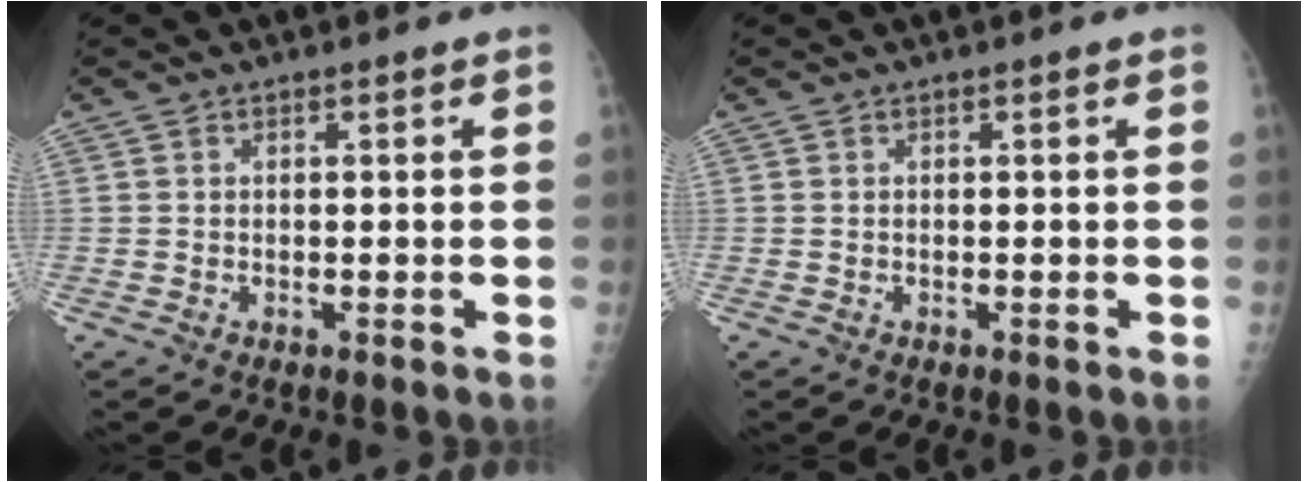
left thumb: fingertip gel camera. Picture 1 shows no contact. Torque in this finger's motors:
{"motor_torque": [0.03, 0.01, -0.02, -0.02, 0.00]}